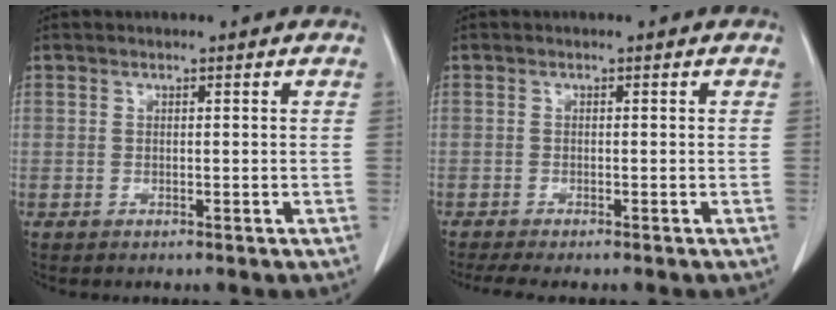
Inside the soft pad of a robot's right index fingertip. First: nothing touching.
{"total": 3.6, "force": [-3.0, 0.3, 2.0], "torque": [-0.029, -0.009, -0.047]}